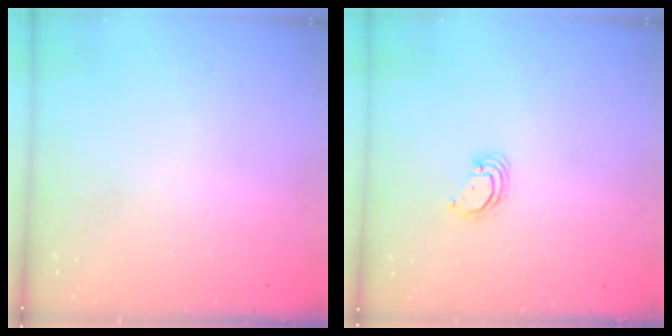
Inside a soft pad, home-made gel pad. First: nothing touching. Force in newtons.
{"total": 2.9, "press": 2.9, "slide": 0.3}